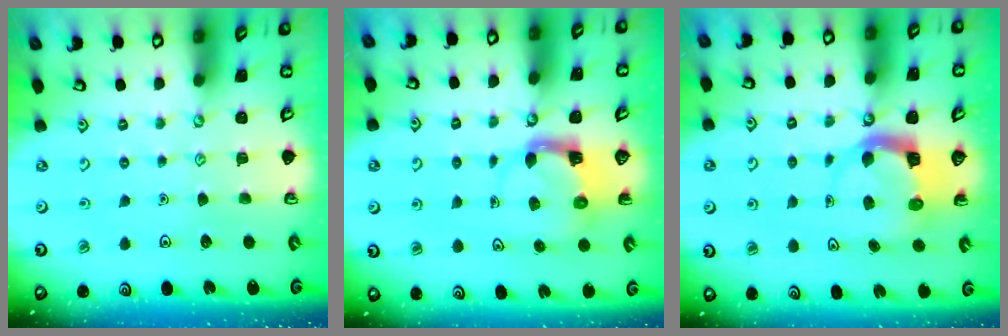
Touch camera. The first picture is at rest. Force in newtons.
{"total": 3.9, "press": 3.8, "slide": 0.7}
{"total": 4.1, "press": 4.1, "slide": 0.3}